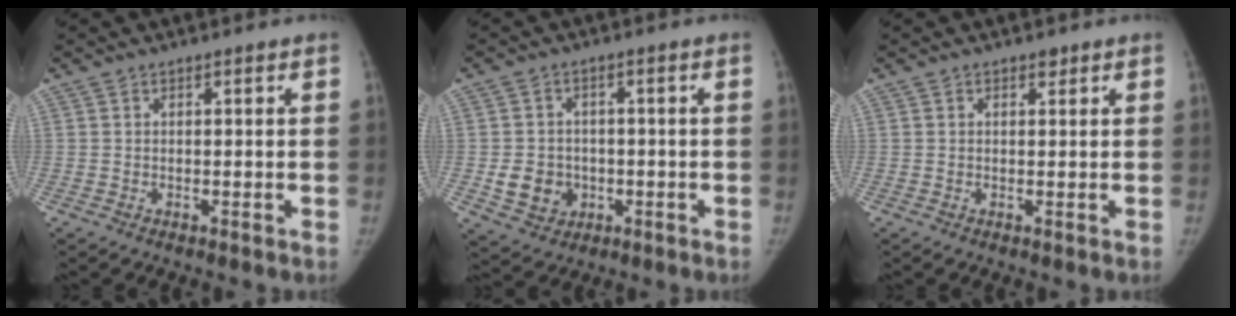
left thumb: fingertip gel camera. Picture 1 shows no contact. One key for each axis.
{"total": 6.8, "fx": -1.4, "fy": 6.1, "fz": 2.8, "tx": -0.024, "ty": 0.009, "tz": -0.013}
{"total": 0.9, "fx": 0.6, "fy": 0.5, "fz": 0.3, "tx": -0.001, "ty": -0.004, "tz": 0.008}